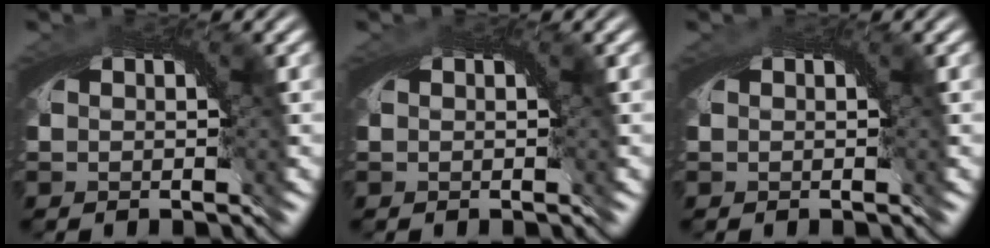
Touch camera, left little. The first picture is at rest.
{"total": 0.0}
{"total": 0.6, "force": [-0.2, -0.3, -0.5], "torque": [0.007, -0.002, -0.002]}